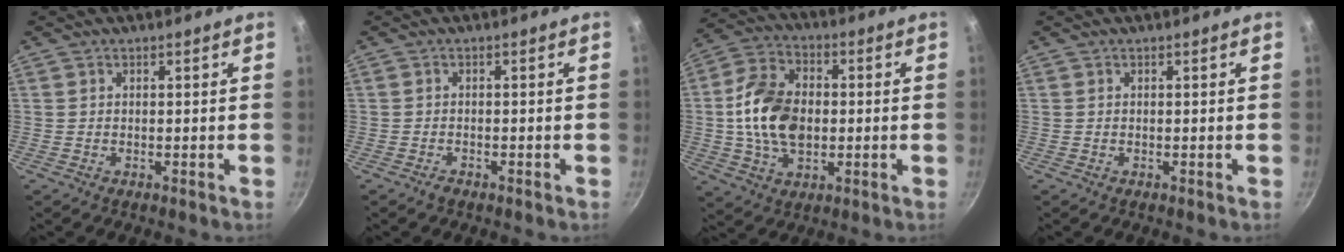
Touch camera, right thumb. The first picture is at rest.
{"total": 1.3, "force": [-1.0, 0.5, 0.6], "torque": [-0.017, 0.009, -0.017]}
{"total": 14.9, "force": [-0.2, 10.0, 10.9], "torque": [-0.178, 0.016, -0.014]}
{"total": 0.0}